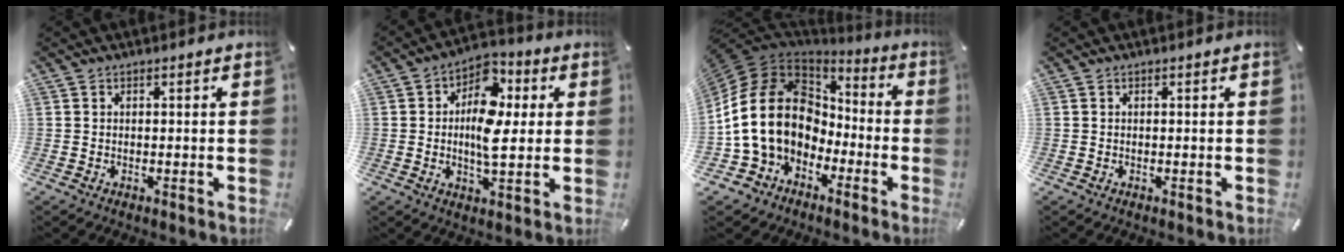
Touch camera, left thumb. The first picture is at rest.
{"total": 11.8, "force": [1.5, 7.0, 9.4], "torque": [-0.149, -0.009, 0.024]}
{"total": 19.3, "force": [-0.4, 15.4, 11.6], "torque": [-0.260, 0.011, -0.006]}
{"total": 0.0}